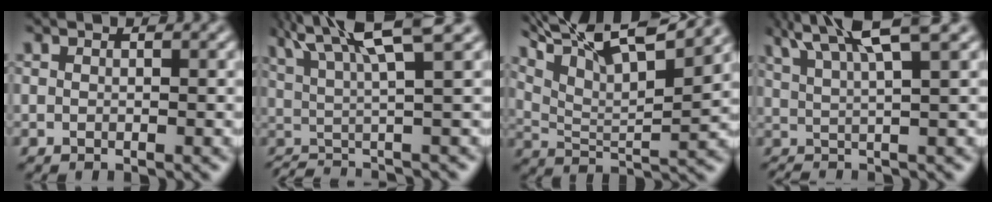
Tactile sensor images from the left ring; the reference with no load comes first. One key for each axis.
{"total": 7.4, "fx": 2.9, "fy": 1.2, "fz": 6.6, "tx": -0.088, "ty": 0.020, "tz": 0.048}
{"total": 12.1, "fx": 8.8, "fy": 2.8, "fz": 7.8, "tx": -0.152, "ty": 0.014, "tz": 0.127}
{"total": 7.4, "fx": 4.1, "fy": 1.4, "fz": 5.9, "tx": -0.085, "ty": 0.023, "tz": 0.069}